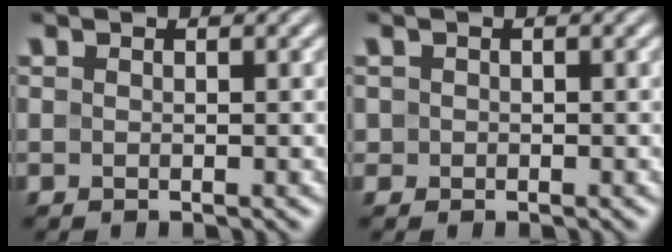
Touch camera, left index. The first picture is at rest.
{"total": 0.6, "force": [0.0, 0.6, 0.1], "torque": [0.003, -0.001, -0.004]}